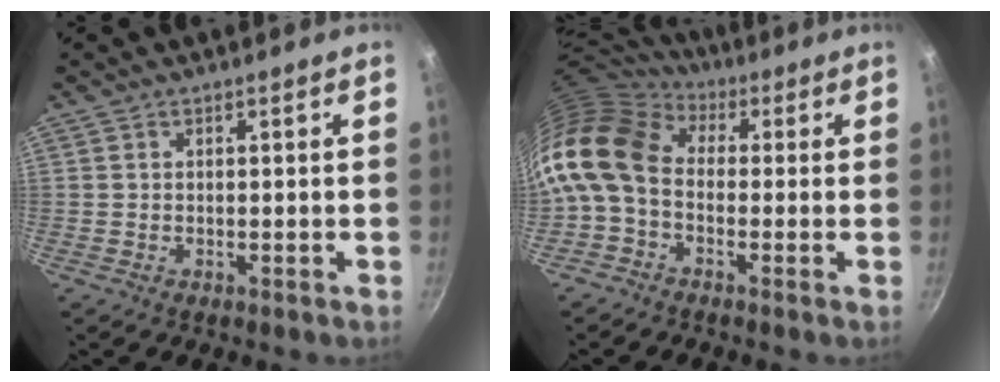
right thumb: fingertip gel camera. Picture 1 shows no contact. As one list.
[{"total": 14.5, "force": [0.0, 10.5, 10.0], "torque": [-0.200, 0.028, -0.021]}]